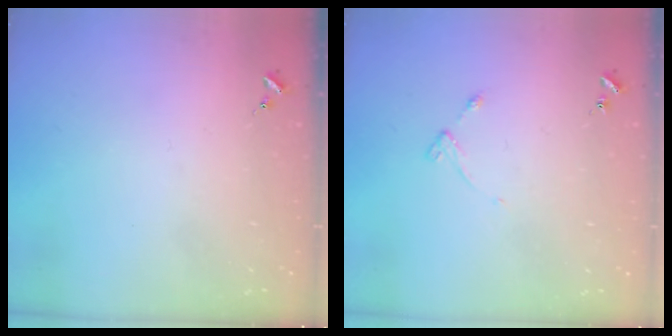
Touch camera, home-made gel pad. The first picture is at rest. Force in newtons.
{"total": 4.7, "press": 4.6, "slide": 0.6}